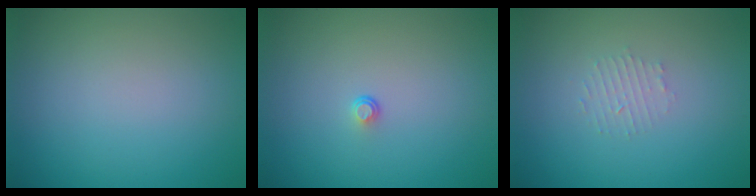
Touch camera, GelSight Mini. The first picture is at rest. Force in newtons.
{"total": 0.5, "press": 0.3, "slide": 0.5}
{"total": 1.2, "press": 1.1, "slide": 0.2}